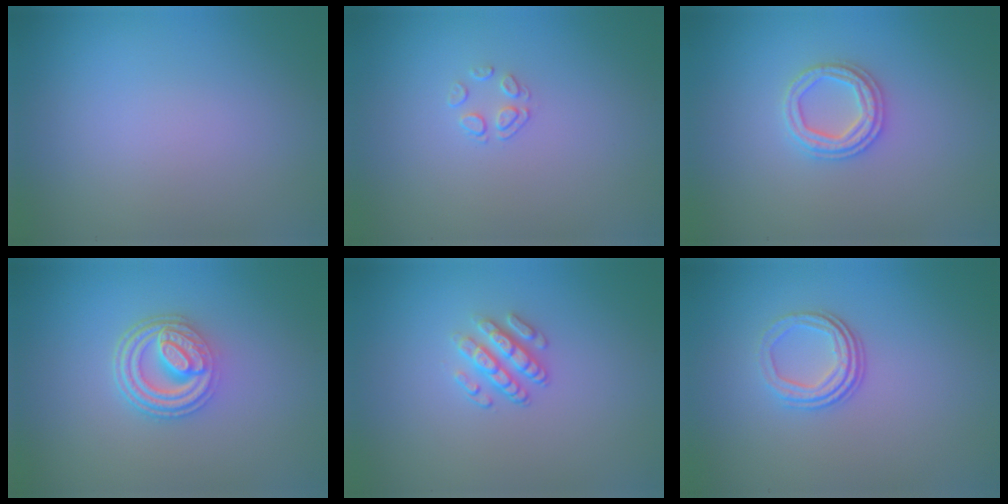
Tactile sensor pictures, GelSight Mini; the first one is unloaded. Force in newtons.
{"total": 1.4, "press": 0.6, "slide": 1.2}
{"total": 2.4, "press": 2.4, "slide": 0.4}
{"total": 4.8, "press": 3.7, "slide": 3.1}
{"total": 2.3, "press": 1.9, "slide": 1.4}
{"total": 3.4, "press": 2.3, "slide": 2.4}